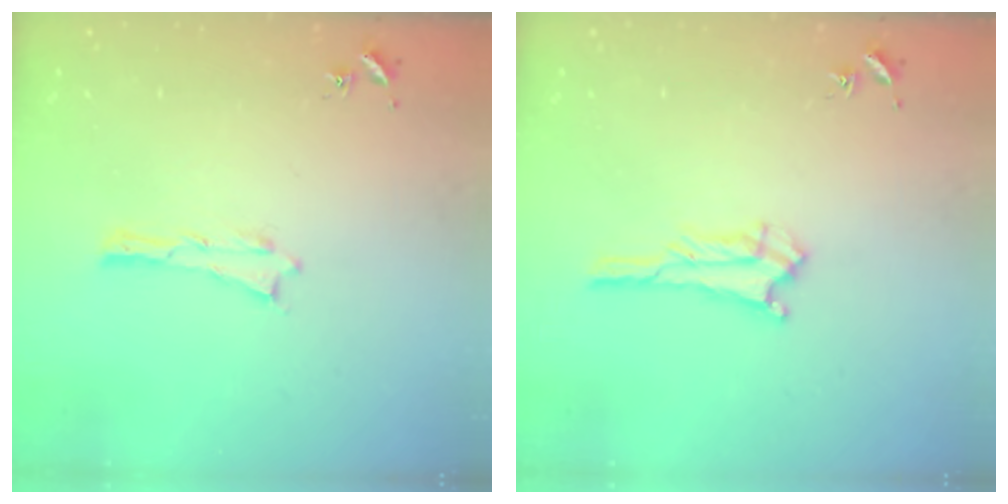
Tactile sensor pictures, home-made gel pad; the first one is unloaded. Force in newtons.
{"total": 2.3, "press": 2.2, "slide": 0.2}